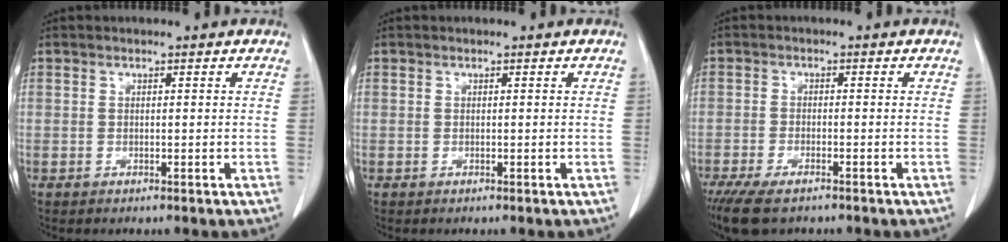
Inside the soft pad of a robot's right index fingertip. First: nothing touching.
{"total": 0.0}
{"total": 7.2, "force": [-5.4, 2.3, 4.2], "torque": [-0.069, -0.014, -0.088]}